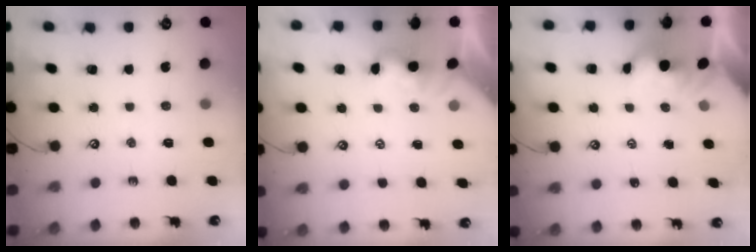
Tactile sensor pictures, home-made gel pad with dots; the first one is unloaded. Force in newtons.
{"total": 1.9, "press": 1.8, "slide": 0.5}
{"total": 1.8, "press": 1.8, "slide": 0.2}